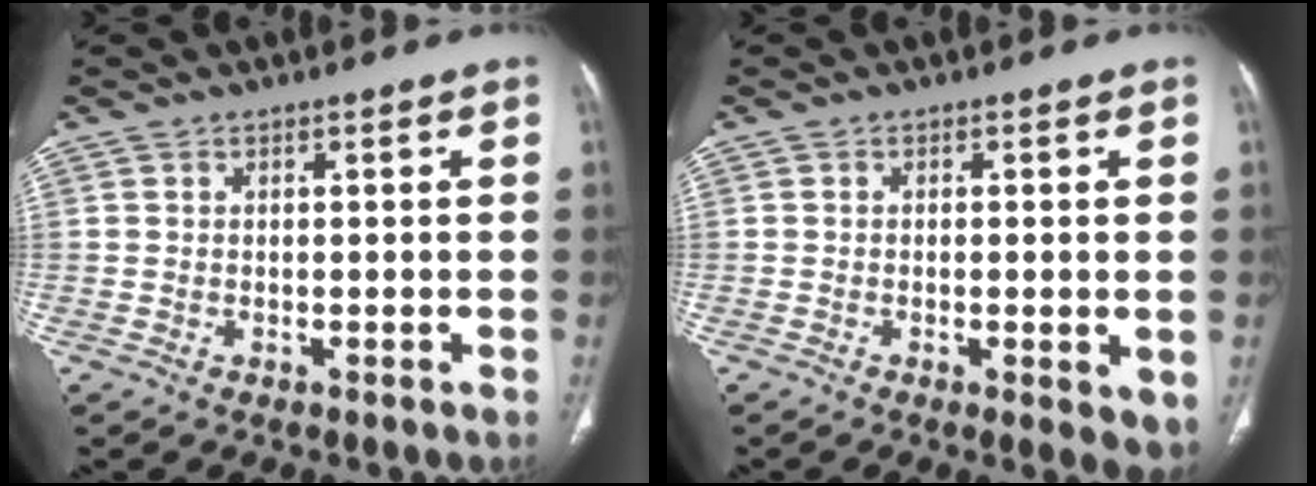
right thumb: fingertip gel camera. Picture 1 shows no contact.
{"total": 4.9, "force": [-1.0, 1.4, 4.6], "torque": [-0.067, -0.013, -0.015]}